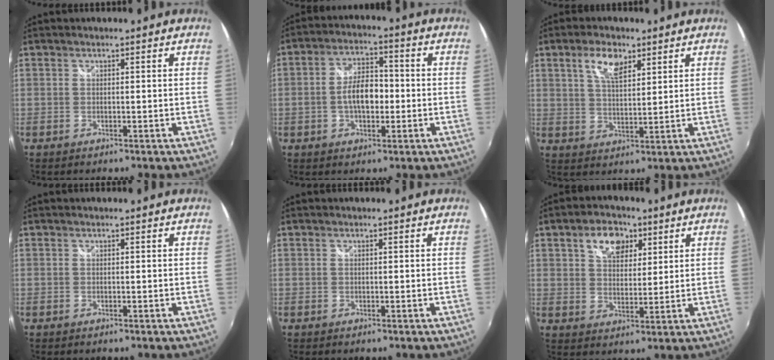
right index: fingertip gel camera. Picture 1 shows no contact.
{"total": 7.7, "force": [-1.3, 4.0, 6.5], "torque": [-0.119, 0.012, -0.019]}
{"total": 6.4, "force": [3.5, 2.8, 4.5], "torque": [-0.082, 0.009, 0.065]}
{"total": 0.0}
{"total": 0.0}
{"total": 8.1, "force": [4.1, 5.2, 4.7], "torque": [-0.073, 0.019, 0.068]}